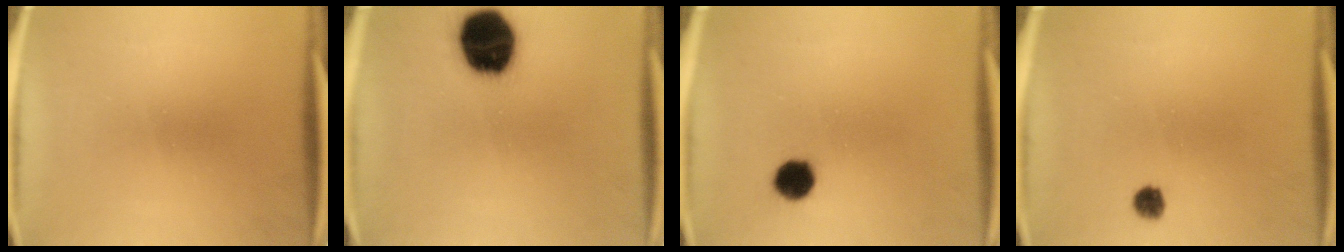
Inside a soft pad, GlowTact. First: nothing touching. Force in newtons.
{"total": 18.2}
{"total": 5.3}
{"total": 2.3}